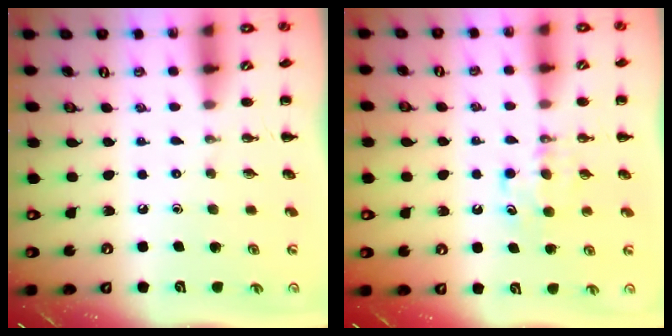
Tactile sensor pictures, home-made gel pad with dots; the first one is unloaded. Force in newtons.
{"total": 5.7, "press": 5.6, "slide": 1.5}